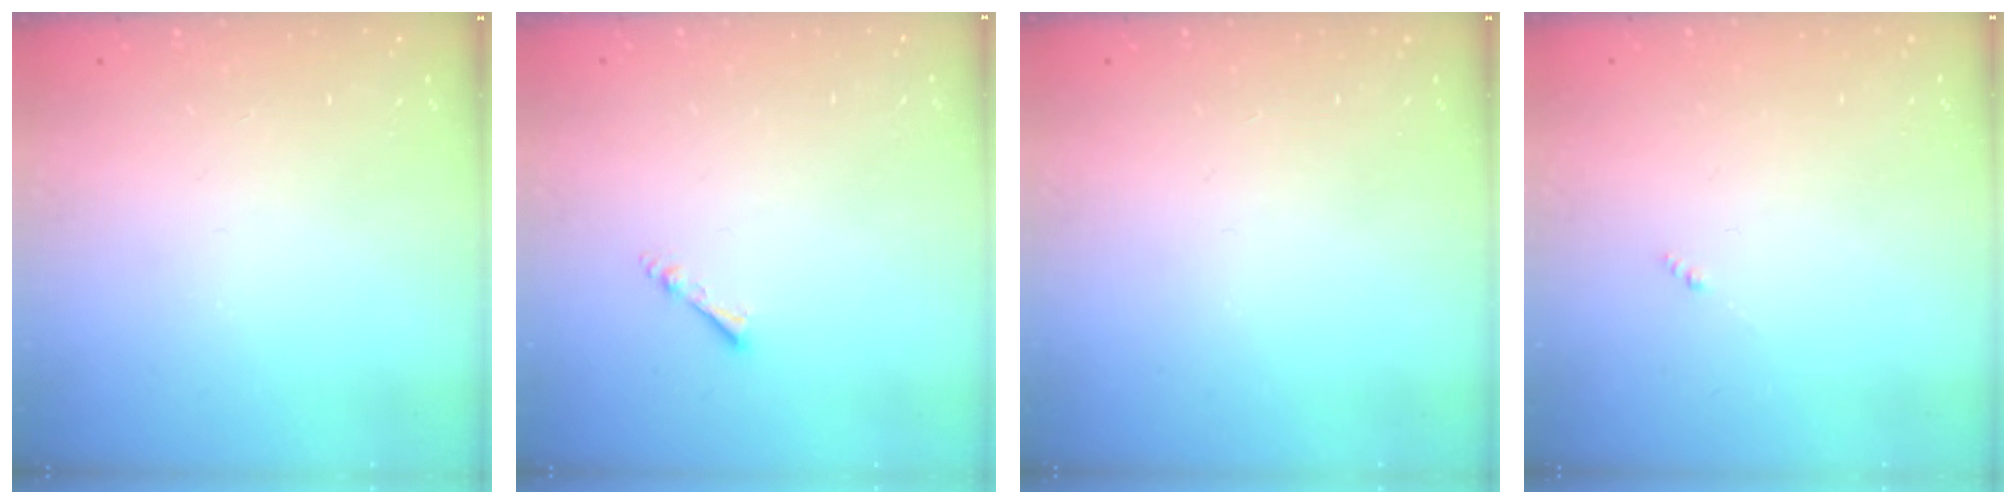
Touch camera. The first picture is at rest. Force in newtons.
{"total": 2.2, "press": 2.1, "slide": 0.4}
{"total": 0.0}
{"total": 0.0}